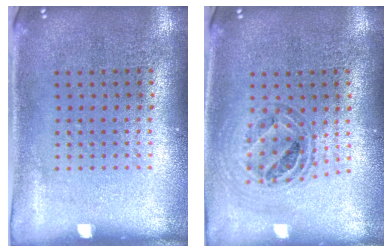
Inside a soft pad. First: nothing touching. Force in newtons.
{"total": 0.8, "press": 0.8, "slide": 0.1}